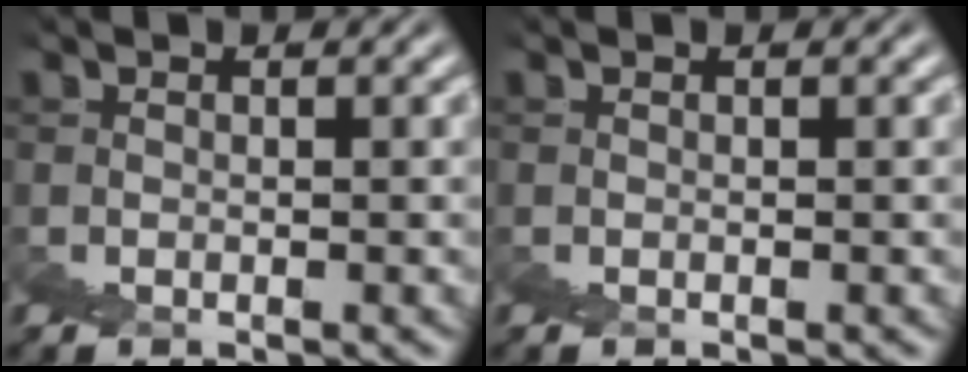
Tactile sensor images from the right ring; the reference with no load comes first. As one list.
[{"total": 0.0}]